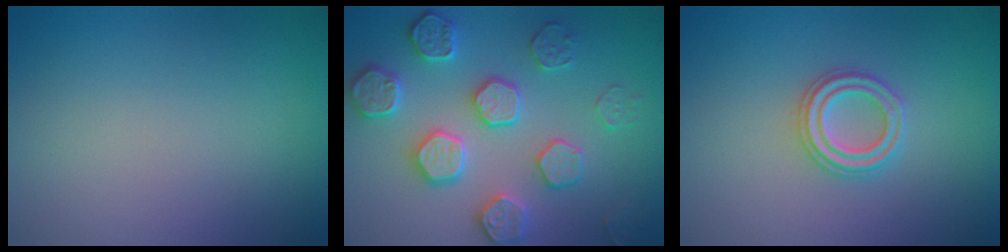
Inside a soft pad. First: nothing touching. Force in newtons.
{"total": 4.7, "press": 4.7, "slide": 0.6}
{"total": 2.7, "press": 2.6, "slide": 0.7}